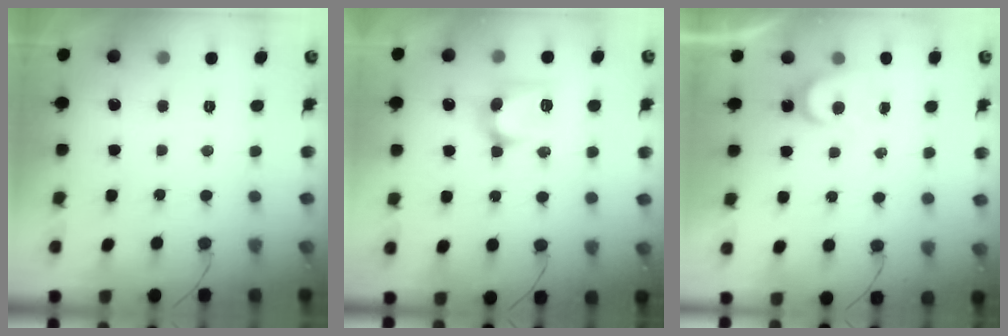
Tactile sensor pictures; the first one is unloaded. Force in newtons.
{"total": 11.0, "press": 11.0, "slide": 0.7}
{"total": 3.7, "press": 3.7, "slide": 0.4}